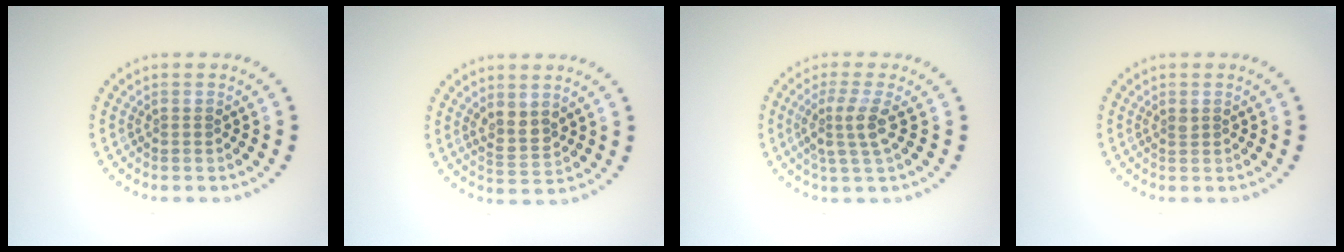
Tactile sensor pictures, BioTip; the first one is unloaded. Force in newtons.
{"total": 2.4, "press": 2.2, "slide": 1.0}
{"total": 2.9, "press": 2.3, "slide": 1.8}
{"total": 0.5, "press": 0.5, "slide": 0.3}